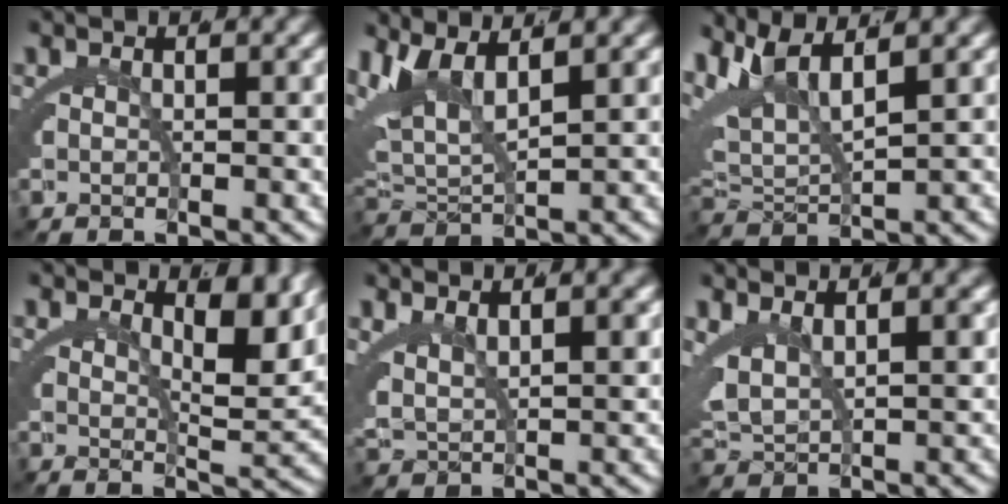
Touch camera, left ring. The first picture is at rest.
{"total": 6.9, "force": [2.5, 4.3, 4.8], "torque": [-0.133, -0.004, 0.049]}
{"total": 7.8, "force": [3.0, 4.9, 5.3], "torque": [-0.137, -0.002, 0.053]}
{"total": 4.5, "force": [2.9, 0.7, 3.4], "torque": [-0.044, -0.014, 0.050]}
{"total": 3.6, "force": [2.3, 1.9, 2.0], "torque": [-0.056, -0.017, 0.054]}
{"total": 4.6, "force": [1.7, 3.1, 2.9], "torque": [-0.084, -0.020, 0.043]}